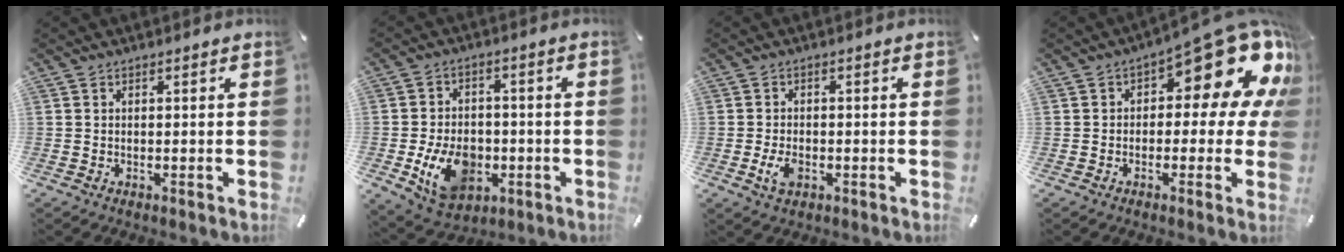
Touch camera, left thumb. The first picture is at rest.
{"total": 12.3, "force": [-3.4, 9.0, 7.7], "torque": [-0.144, 0.006, -0.058]}
{"total": 3.6, "force": [-1.3, 2.3, 2.5], "torque": [-0.064, -0.001, -0.026]}
{"total": 16.9, "force": [8.2, 7.3, 12.9], "torque": [-0.161, -0.064, 0.131]}